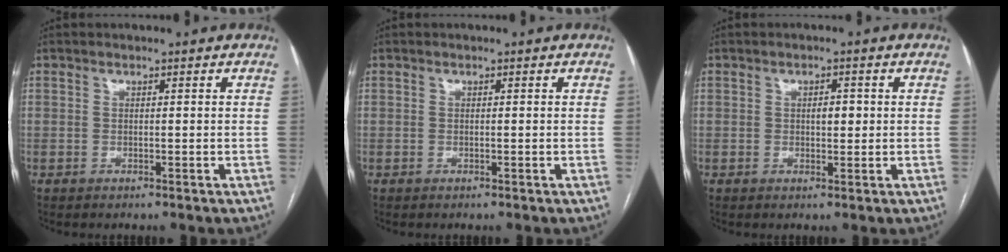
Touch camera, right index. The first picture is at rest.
{"total": 0.0}
{"total": 2.0, "force": [0.2, 1.0, 1.8], "torque": [-0.026, 0.002, 0.004]}